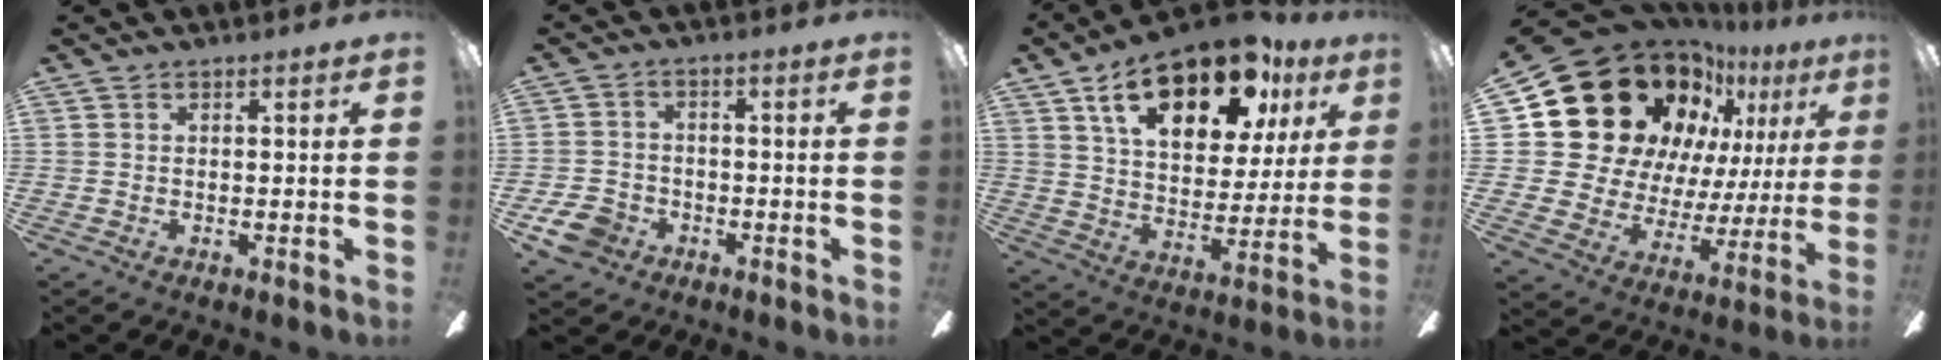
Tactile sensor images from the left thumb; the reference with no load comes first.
{"total": 7.0, "force": [-3.9, 5.1, 2.8], "torque": [-0.063, 0.029, -0.074]}
{"total": 20.8, "force": [12.3, 10.7, 12.9], "torque": [-0.200, -0.053, 0.207]}
{"total": 26.8, "force": [14.8, 17.7, 13.5], "torque": [-0.239, -0.102, 0.301]}